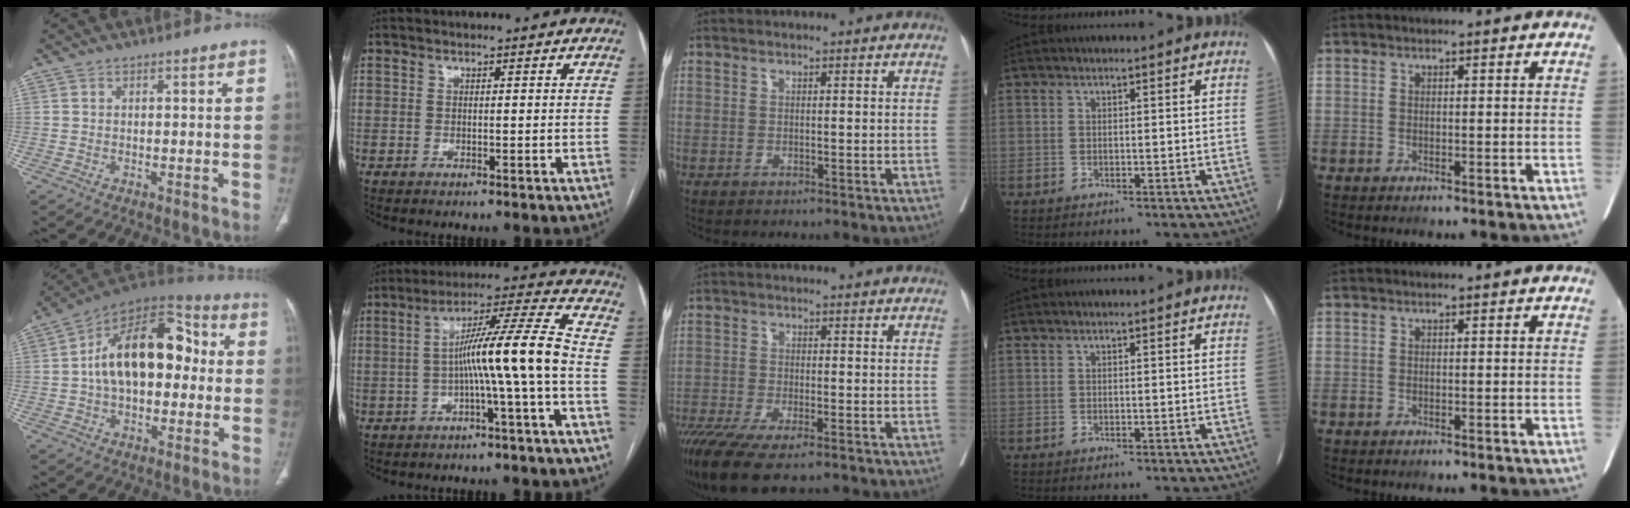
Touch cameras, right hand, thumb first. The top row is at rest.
{"thumb": {"total": 20.2, "force": [1.1, 12.1, 16.1], "torque": [-0.232, 0.046, 0.010]}, "index": {"total": 10.6, "force": [-2.2, -1.4, 10.2], "torque": [-0.167, 0.026, -0.036]}, "middle": {"total": 10.6, "force": [-7.5, 2.6, 7.1], "torque": [-0.119, -0.023, -0.123]}}